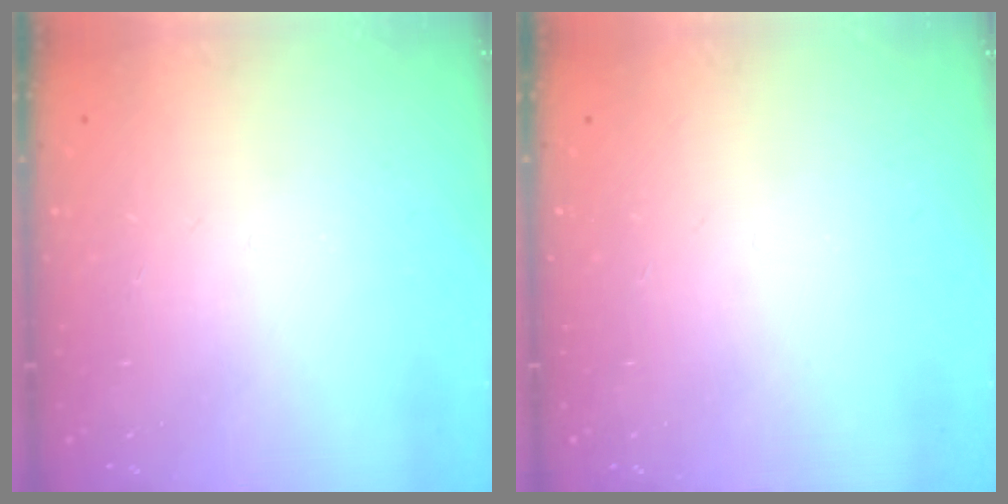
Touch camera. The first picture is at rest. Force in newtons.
{"total": 0.0}